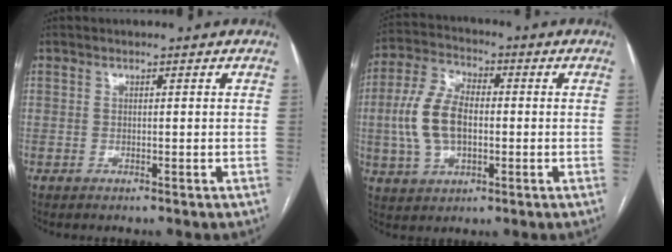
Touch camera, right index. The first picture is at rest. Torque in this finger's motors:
{"motor_torque": [1.40, 0.44, 0.49, 0.11]}